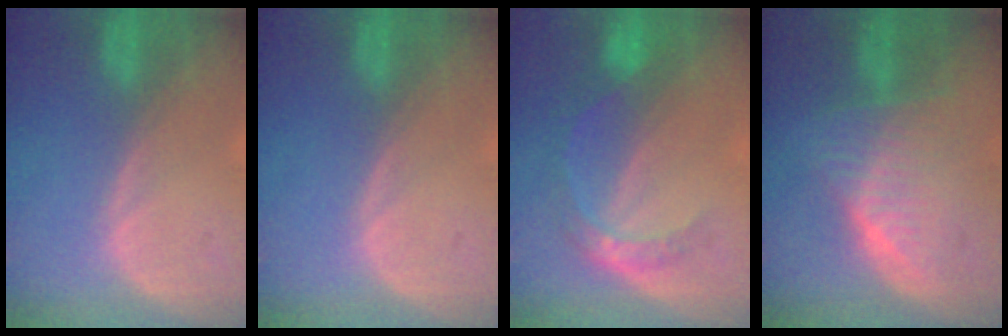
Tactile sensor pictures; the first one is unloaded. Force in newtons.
{"total": 0.0}
{"total": 5.1, "press": 4.6, "slide": 2.3}
{"total": 6.5, "press": 6.2, "slide": 1.8}